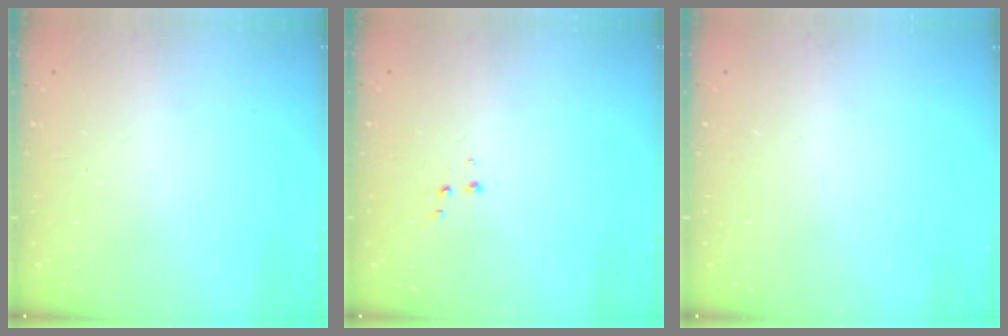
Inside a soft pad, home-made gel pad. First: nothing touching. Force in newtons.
{"total": 1.9, "press": 1.9, "slide": 0.2}
{"total": 0.0}